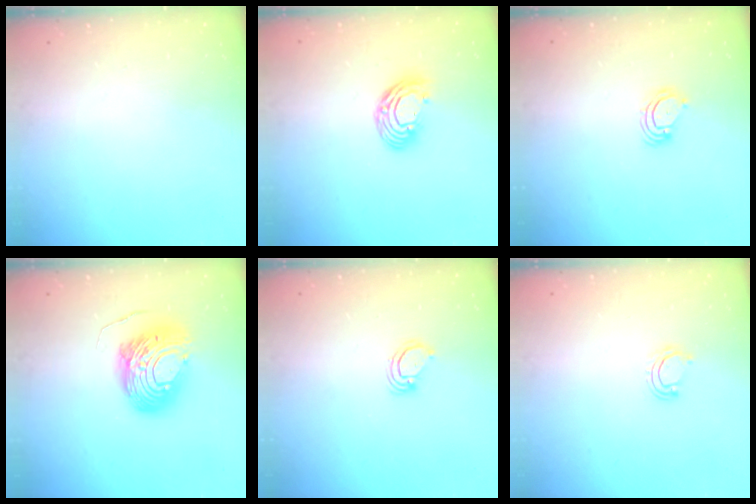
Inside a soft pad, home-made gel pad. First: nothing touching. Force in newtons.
{"total": 9.5, "press": 9.5, "slide": 0.6}
{"total": 4.5, "press": 4.5, "slide": 0.3}
{"total": 13.8, "press": 13.7, "slide": 1.3}
{"total": 3.2, "press": 3.2, "slide": 0.4}
{"total": 3.5, "press": 3.5, "slide": 0.3}